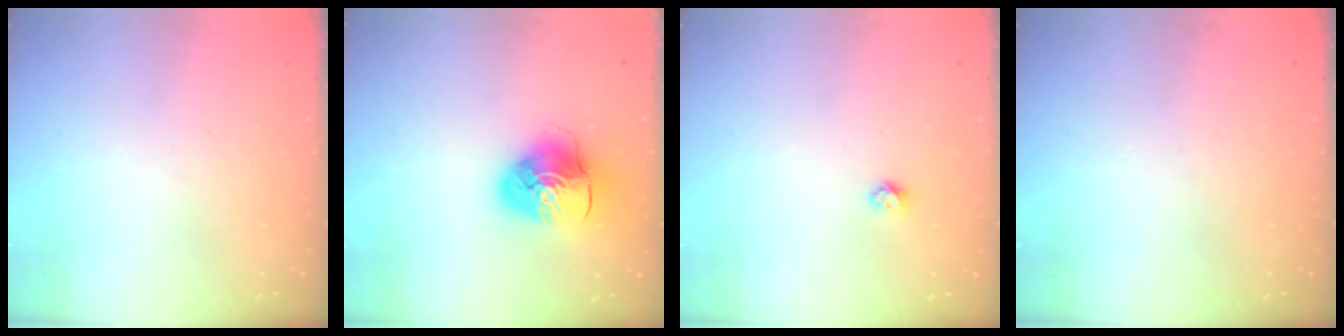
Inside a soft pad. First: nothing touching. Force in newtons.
{"total": 9.1, "press": 9.0, "slide": 1.2}
{"total": 3.4, "press": 3.4, "slide": 0.4}
{"total": 0.0}